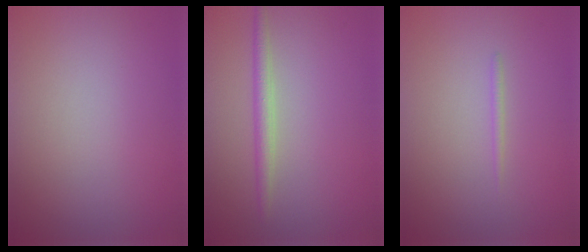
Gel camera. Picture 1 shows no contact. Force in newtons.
{"total": 1.8, "press": 1.8, "slide": 0.1}
{"total": 0.6, "press": 0.6, "slide": 0.0}